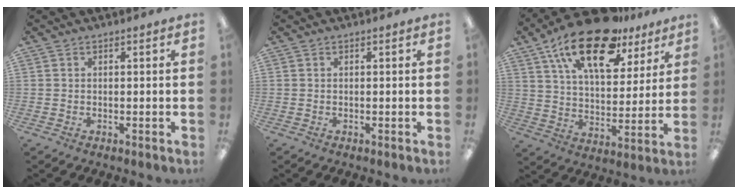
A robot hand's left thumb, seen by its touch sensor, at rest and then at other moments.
{"total": 0.0}
{"total": 21.7, "force": [13.8, 9.9, 13.4], "torque": [-0.225, -0.067, 0.239]}